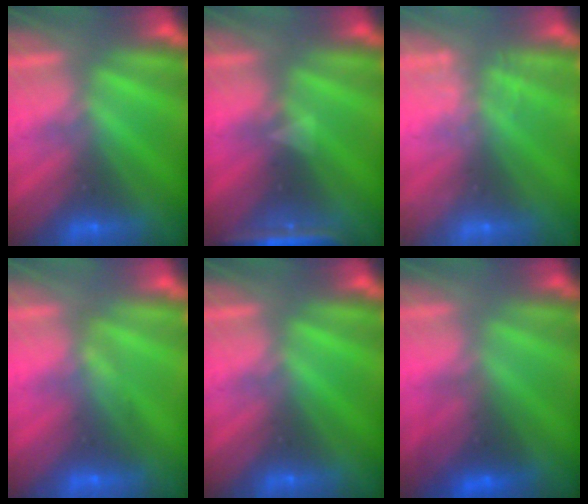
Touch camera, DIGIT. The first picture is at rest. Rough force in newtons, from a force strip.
{"total": 9.1}
{"total": 2.4}
{"total": 1.7}
{"total": 0.0}
{"total": 2.8}